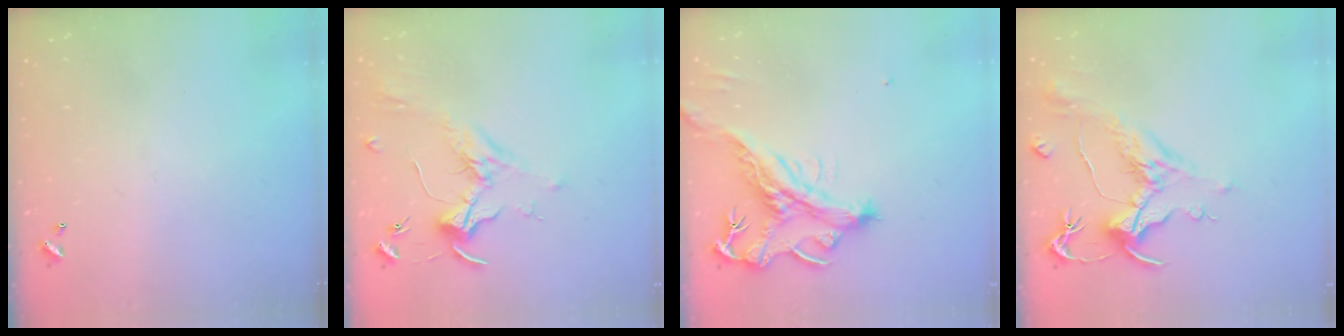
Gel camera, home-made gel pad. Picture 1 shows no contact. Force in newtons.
{"total": 1.7, "press": 1.5, "slide": 0.8}
{"total": 2.1, "press": 1.8, "slide": 1.2}
{"total": 1.7, "press": 0.9, "slide": 1.5}